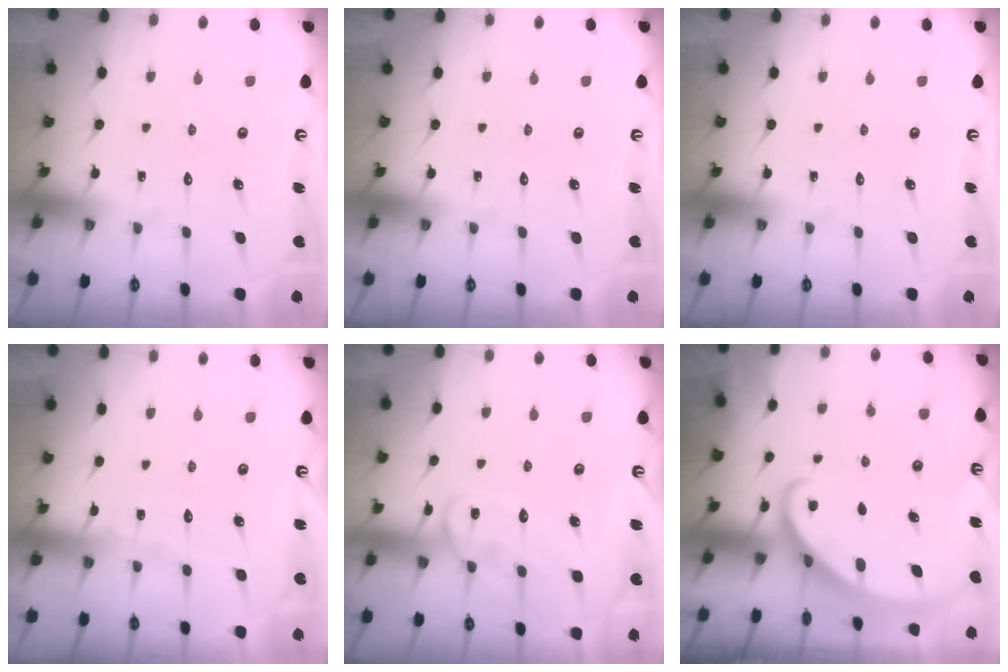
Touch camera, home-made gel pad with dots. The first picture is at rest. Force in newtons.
{"total": 0.0}
{"total": 0.0}
{"total": 3.5, "press": 3.5, "slide": 0.2}
{"total": 11.7, "press": 11.7, "slide": 1.0}
{"total": 2.3, "press": 2.3, "slide": 0.1}